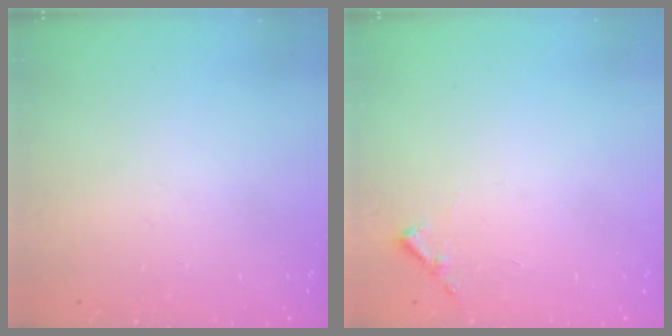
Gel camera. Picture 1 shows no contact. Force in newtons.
{"total": 5.8, "press": 5.8, "slide": 0.4}